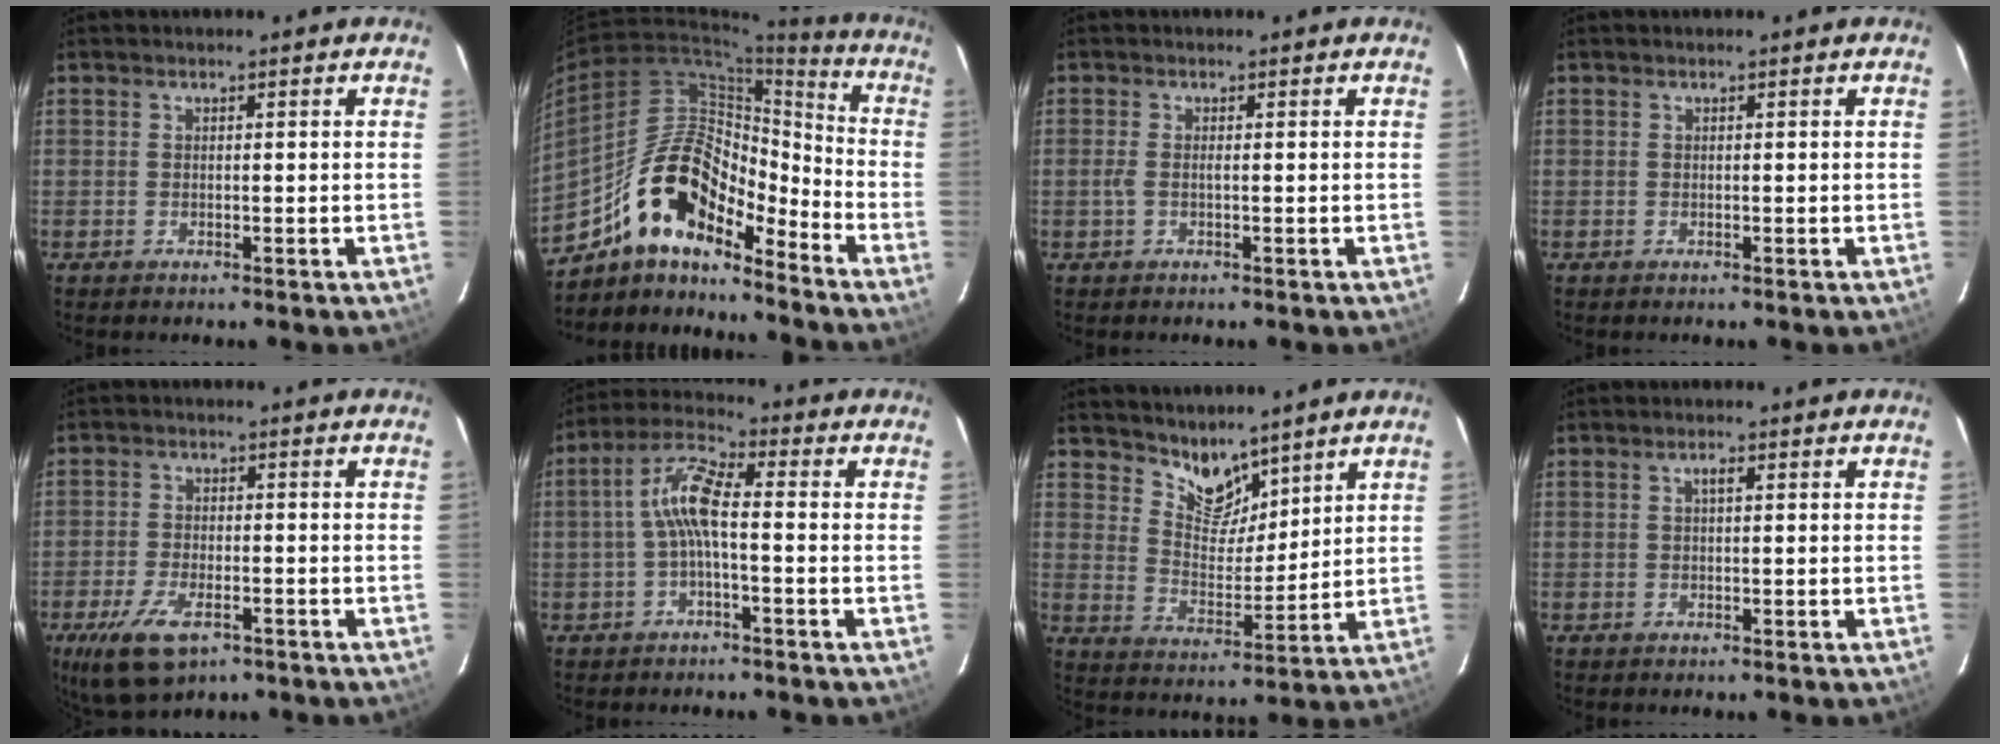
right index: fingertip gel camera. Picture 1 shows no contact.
{"total": 16.8, "force": [-12.7, 5.9, 9.2], "torque": [-0.165, 0.020, -0.235]}
{"total": 1.4, "force": [-0.3, -0.1, 1.3], "torque": [-0.028, -0.001, -0.008]}
{"total": 0.0}
{"total": 10.2, "force": [-5.6, 4.7, 7.0], "torque": [-0.159, -0.021, -0.097]}
{"total": 7.0, "force": [-1.0, 1.7, 6.8], "torque": [-0.151, 0.021, -0.023]}
{"total": 8.0, "force": [6.8, 3.5, 2.5], "torque": [-0.034, 0.001, 0.130]}
{"total": 1.2, "force": [0.4, 0.4, 1.0], "torque": [-0.018, 0.006, 0.005]}